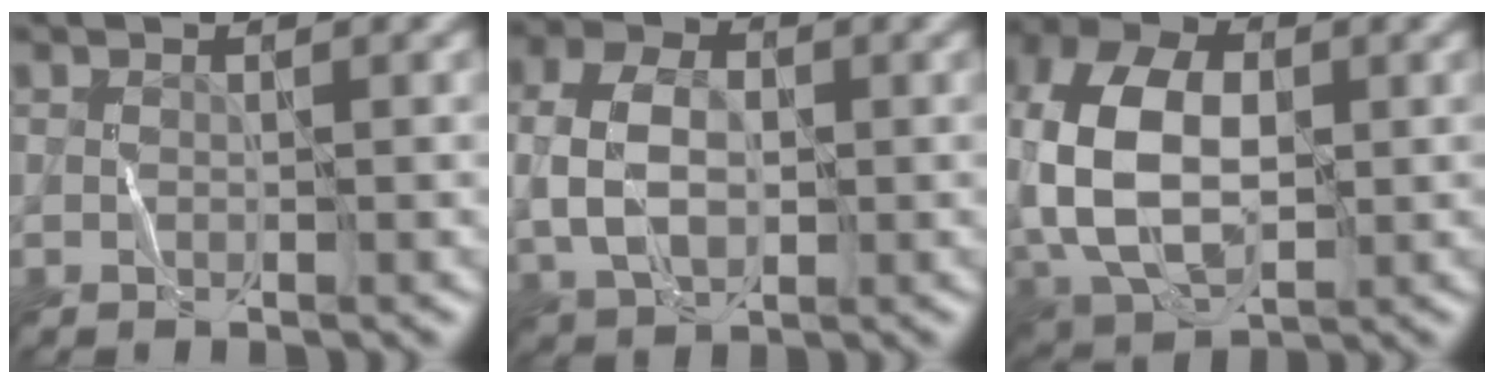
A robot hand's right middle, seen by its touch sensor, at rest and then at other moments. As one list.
[{"total": 5.6, "force": [0.0, 3.9, 4.1], "torque": [-0.092, 0.004, 0.001]}, {"total": 11.8, "force": [0.2, 7.9, 8.7], "torque": [-0.208, 0.000, 0.008]}]